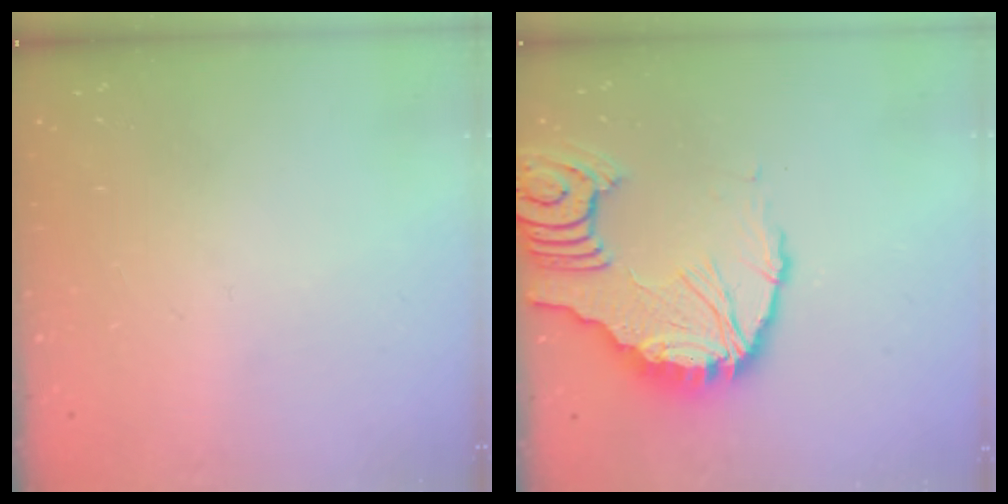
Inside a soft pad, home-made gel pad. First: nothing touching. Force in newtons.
{"total": 10.7, "press": 10.6, "slide": 1.3}